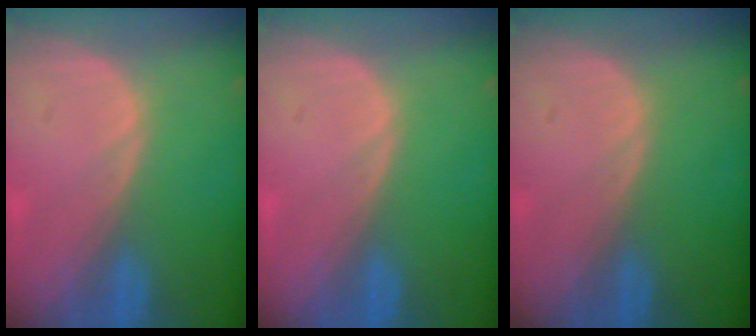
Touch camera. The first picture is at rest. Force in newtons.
{"total": 0.0}
{"total": 0.0}